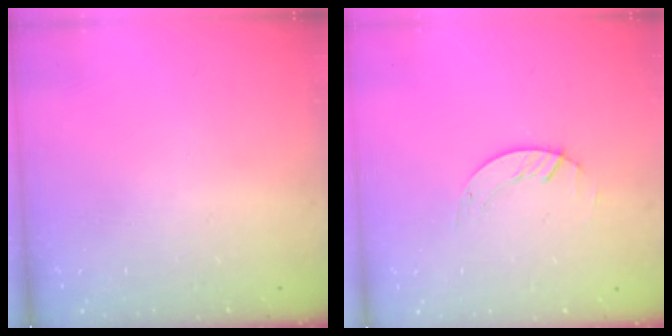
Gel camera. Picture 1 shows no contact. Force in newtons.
{"total": 1.4, "press": 1.4, "slide": 0.2}